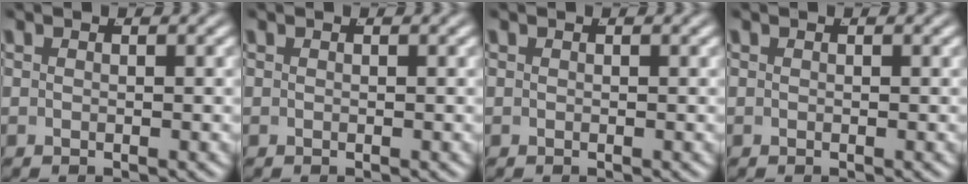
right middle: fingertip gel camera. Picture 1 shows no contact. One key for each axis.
{"total": 0.0}
{"total": 0.0}
{"total": 0.0}